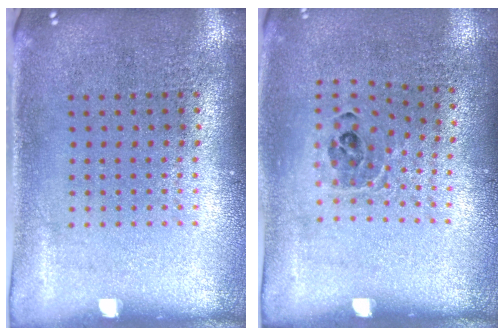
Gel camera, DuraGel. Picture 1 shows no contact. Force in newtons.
{"total": 0.9, "press": 0.8, "slide": 0.4}